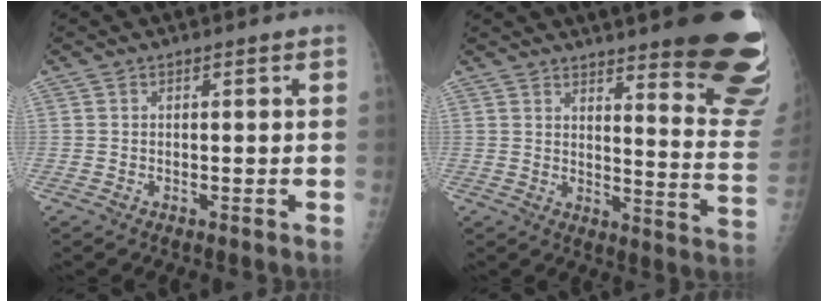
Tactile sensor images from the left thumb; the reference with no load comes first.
{"total": 23.1, "force": [16.6, 3.8, 15.5], "torque": [-0.156, -0.121, 0.200]}